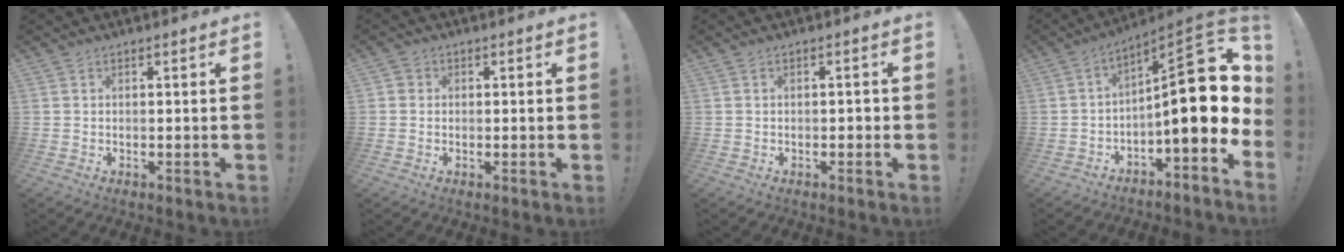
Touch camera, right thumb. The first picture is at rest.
{"total": 1.5, "force": [-0.2, 1.5, 0.3], "torque": [-0.009, 0.008, -0.002]}
{"total": 1.2, "force": [-0.9, 0.6, 0.6], "torque": [-0.009, 0.004, -0.017]}
{"total": 19.7, "force": [0.6, 6.2, 18.7], "torque": [-0.253, -0.010, 0.012]}